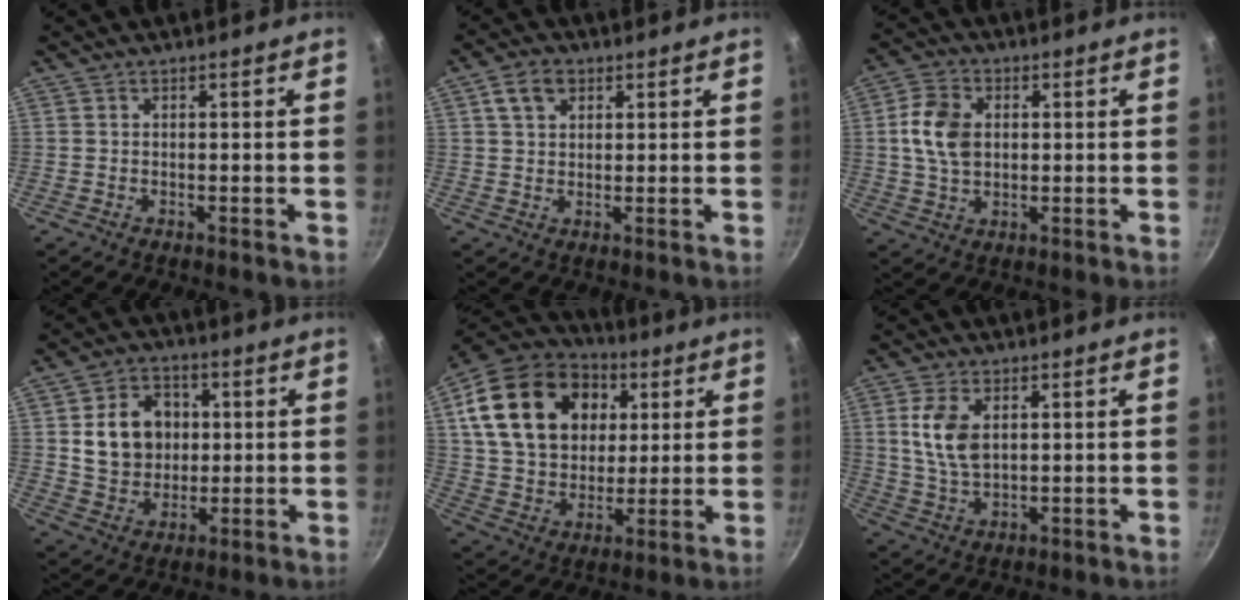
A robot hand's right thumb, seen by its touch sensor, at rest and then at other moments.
{"total": 5.2, "force": [2.2, 3.7, 3.0], "torque": [-0.042, 0.002, 0.037]}
{"total": 9.2, "force": [1.1, 6.5, 6.4], "torque": [-0.107, 0.010, 0.017]}
{"total": 12.2, "force": [1.8, 10.0, 6.8], "torque": [-0.087, 0.004, 0.034]}
{"total": 25.5, "force": [7.2, 18.6, 15.9], "torque": [-0.265, 0.004, 0.128]}
{"total": 8.3, "force": [1.9, 4.9, 6.4], "torque": [-0.121, -0.009, 0.040]}